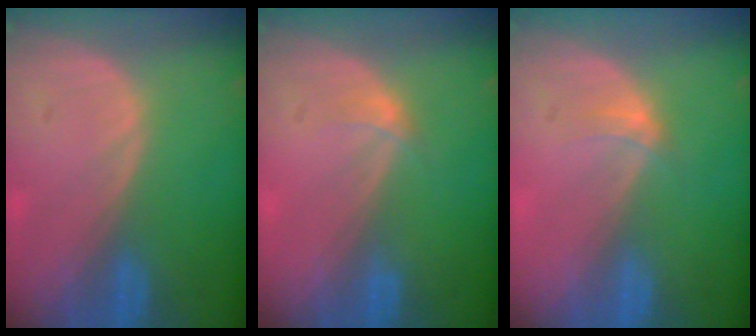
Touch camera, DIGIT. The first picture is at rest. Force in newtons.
{"total": 1.2, "press": 1.2, "slide": 0.1}
{"total": 1.9, "press": 1.5, "slide": 1.1}